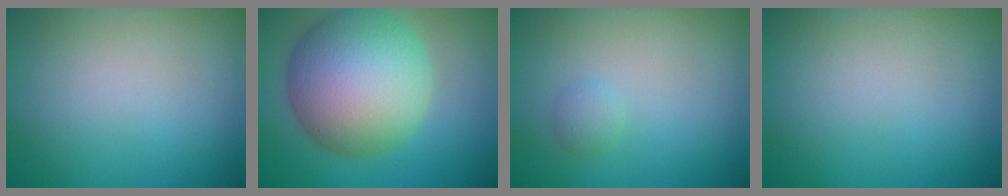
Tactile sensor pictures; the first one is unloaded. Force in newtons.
{"total": 12.6, "press": 12.5, "slide": 0.4}
{"total": 0.9, "press": 0.9, "slide": 0.0}
{"total": 0.0}